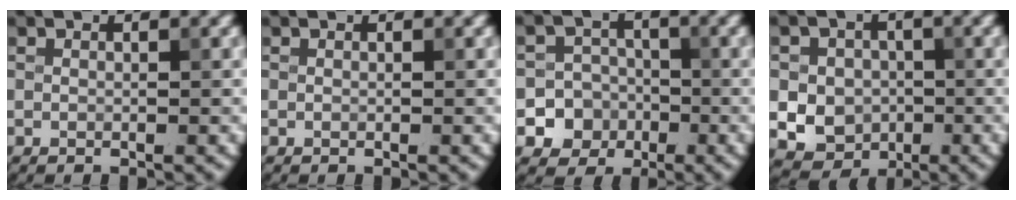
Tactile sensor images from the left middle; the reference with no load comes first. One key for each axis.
{"total": 0.0}
{"total": 7.4, "fx": -2.9, "fy": 6.7, "fz": 0.9, "tx": 0.000, "ty": -0.007, "tz": -0.064}
{"total": 6.6, "fx": -0.7, "fy": 6.1, "fz": 2.5, "tx": -0.028, "ty": 0.019, "tz": -0.039}